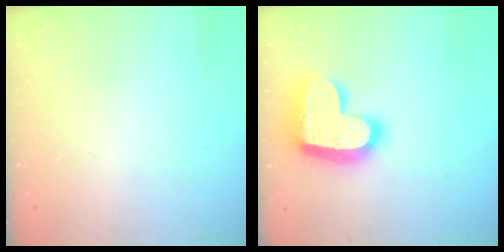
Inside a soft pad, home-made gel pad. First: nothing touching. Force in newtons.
{"total": 21.4, "press": 21.4, "slide": 1.3}